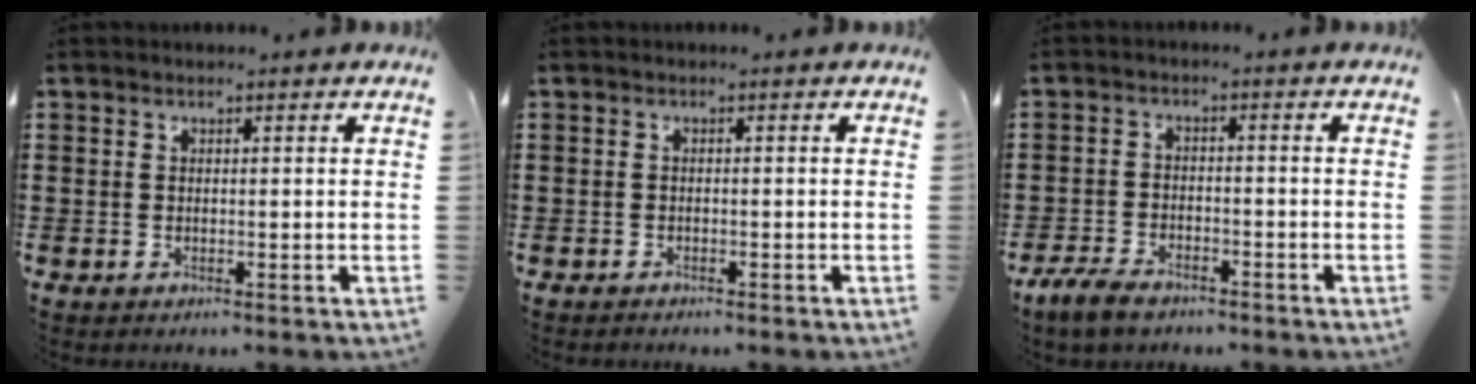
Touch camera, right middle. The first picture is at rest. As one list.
[{"total": 0.6, "force": [-0.6, 0.2, 0.0], "torque": [-0.001, 0.000, -0.013]}, {"total": 3.8, "force": [-3.0, 1.5, 1.7], "torque": [-0.043, 0.006, -0.064]}]